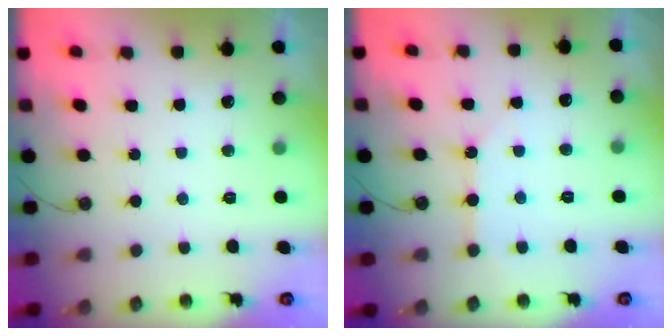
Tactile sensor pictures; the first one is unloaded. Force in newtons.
{"total": 3.1, "press": 3.1, "slide": 0.3}